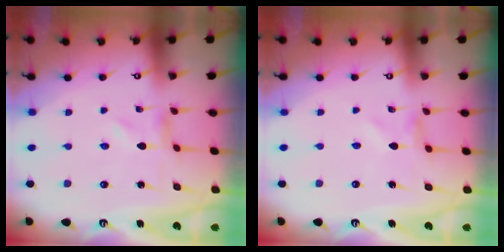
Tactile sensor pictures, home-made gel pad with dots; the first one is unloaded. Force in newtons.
{"total": 0.0}